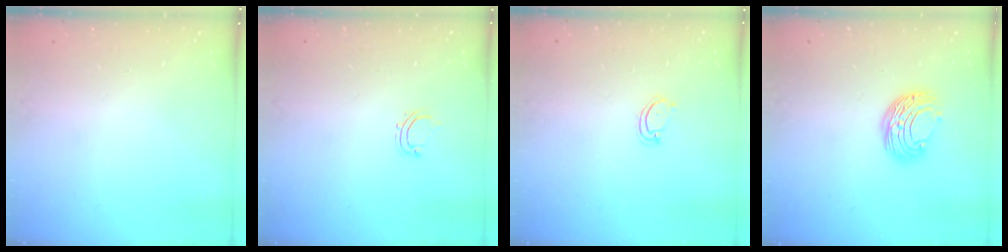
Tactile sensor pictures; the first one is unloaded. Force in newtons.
{"total": 2.8, "press": 2.8, "slide": 0.5}
{"total": 3.8, "press": 3.8, "slide": 0.2}
{"total": 8.7, "press": 8.6, "slide": 0.6}